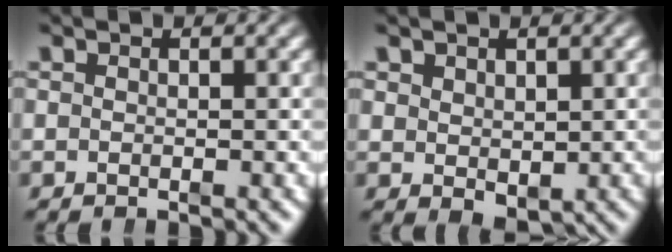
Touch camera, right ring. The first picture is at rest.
{"total": 2.1, "force": [-0.2, 1.0, 1.9], "torque": [-0.013, -0.020, 0.018]}